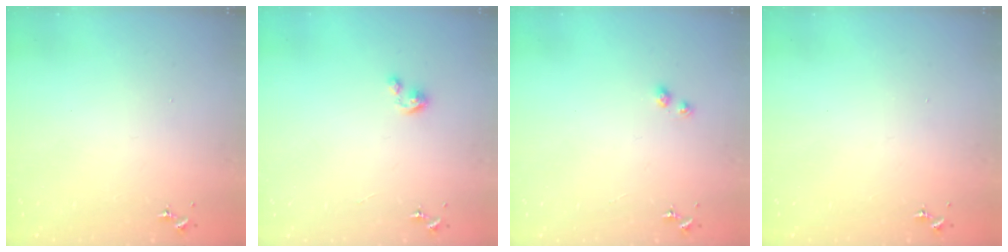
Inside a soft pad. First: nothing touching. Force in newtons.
{"total": 3.8, "press": 3.7, "slide": 0.3}
{"total": 2.9, "press": 2.9, "slide": 0.5}
{"total": 0.0}